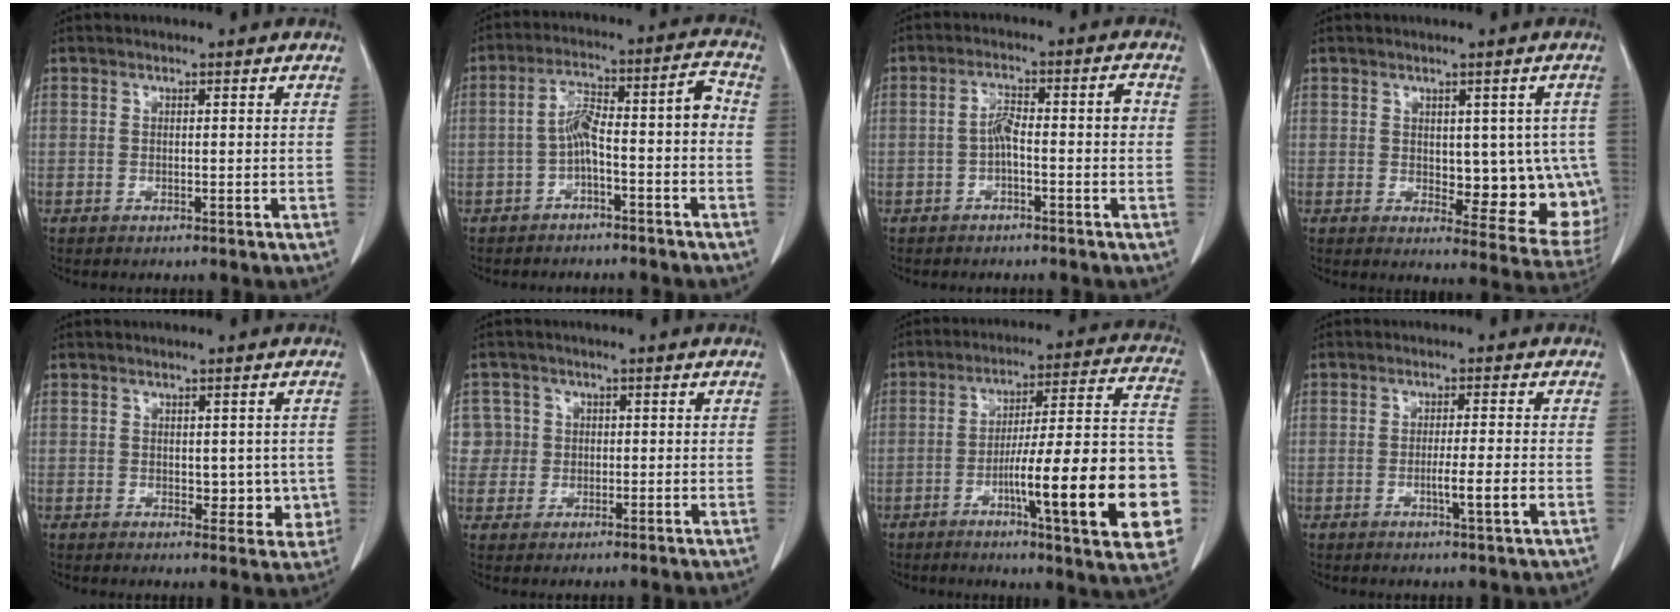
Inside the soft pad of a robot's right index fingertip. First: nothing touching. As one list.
[{"total": 8.4, "force": [-2.2, 1.6, 8.0], "torque": [-0.134, 0.047, -0.035]}, {"total": 5.1, "force": [-0.8, 1.2, 4.9], "torque": [-0.088, 0.024, -0.012]}, {"total": 11.6, "force": [-0.3, 5.5, 10.2], "torque": [-0.102, -0.003, 0.010]}, {"total": 4.3, "force": [-0.1, 2.8, 3.3], "torque": [-0.018, -0.001, 0.006]}, {"total": 4.5, "force": [0.6, 4.4, -0.3], "torque": [0.020, 0.015, 0.012]}, {"total": 23.2, "force": [-6.8, 2.1, 22.1], "torque": [-0.224, 0.014, -0.091]}, {"total": 3.9, "force": [-1.2, -0.5, 3.7], "torque": [-0.059, -0.007, -0.018]}]